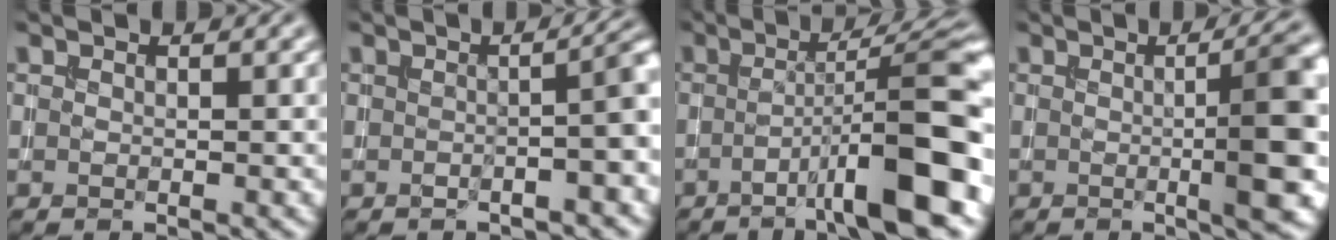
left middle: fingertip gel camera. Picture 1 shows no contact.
{"total": 4.6, "force": [-0.7, 1.4, 4.4], "torque": [-0.023, 0.013, -0.007]}
{"total": 10.2, "force": [-2.8, 1.3, 9.7], "torque": [-0.122, 0.020, -0.051]}
{"total": 7.6, "force": [-0.1, 1.5, 7.4], "torque": [-0.081, 0.004, 0.000]}